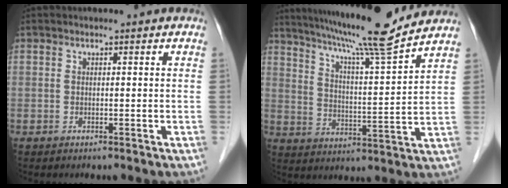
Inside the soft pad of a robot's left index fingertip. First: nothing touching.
{"total": 15.2, "force": [13.4, -1.3, 7.0], "torque": [-0.127, -0.008, 0.204]}